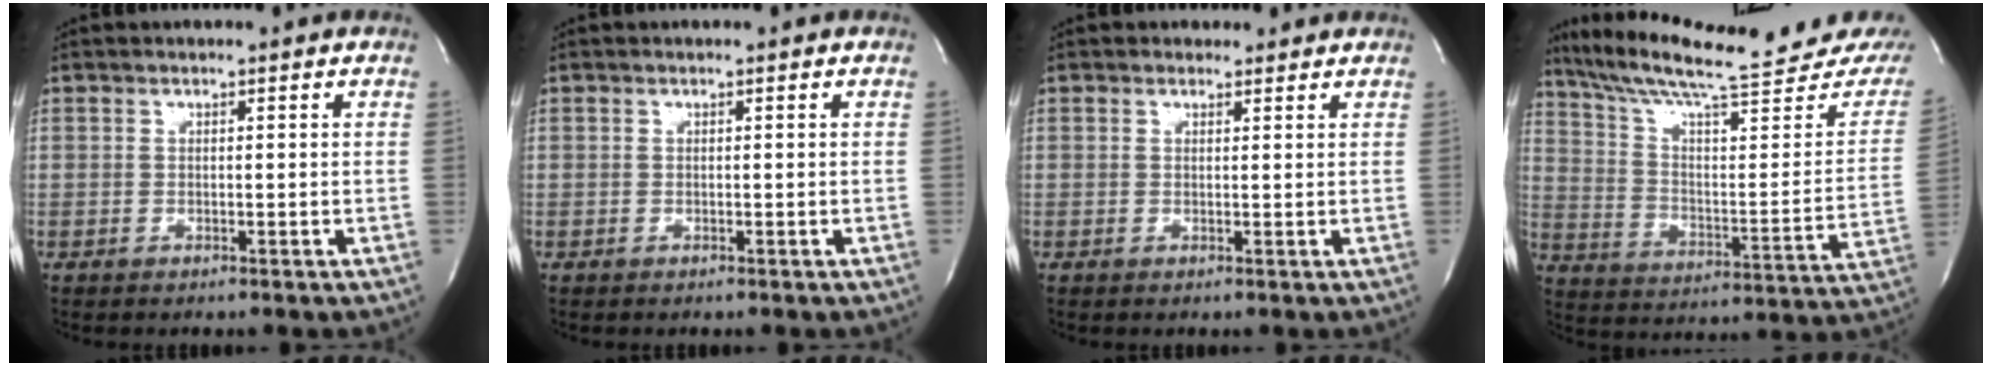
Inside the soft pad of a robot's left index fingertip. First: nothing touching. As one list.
[{"total": 0.0}, {"total": 1.7, "force": [1.4, 0.9, -0.1], "torque": [0.001, 0.005, 0.016]}, {"total": 23.7, "force": [20.8, 1.2, 11.3], "torque": [-0.180, -0.052, 0.298]}]